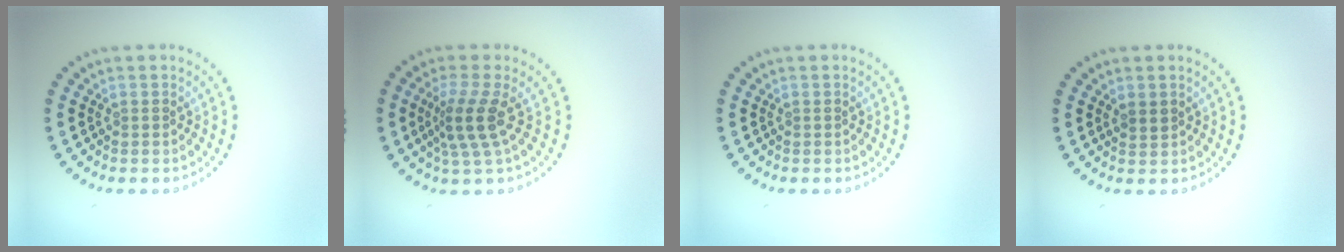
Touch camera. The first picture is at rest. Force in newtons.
{"total": 3.3, "press": 2.5, "slide": 2.2}
{"total": 0.0}
{"total": 1.1, "press": 0.9, "slide": 0.6}